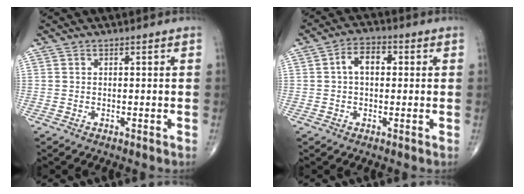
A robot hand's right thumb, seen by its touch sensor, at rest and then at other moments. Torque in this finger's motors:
{"motor_torque": [0.85, 1.17, 0.86, 0.11, -0.05]}